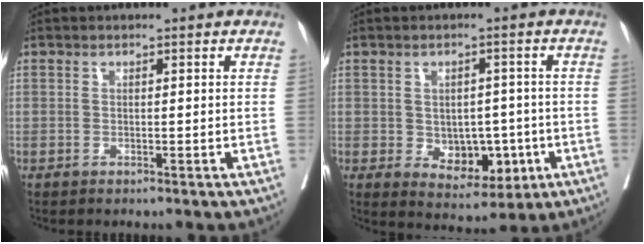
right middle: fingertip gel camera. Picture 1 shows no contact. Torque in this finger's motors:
{"motor_torque": [0.61, -0.23, 0.13, 0.03]}